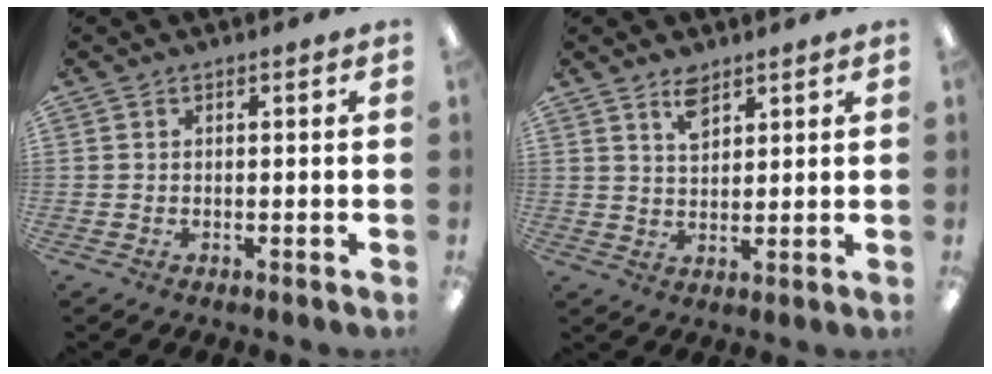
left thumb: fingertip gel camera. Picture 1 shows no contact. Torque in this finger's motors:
{"motor_torque": [-0.03, -0.05, -0.17, -0.14, -0.05]}